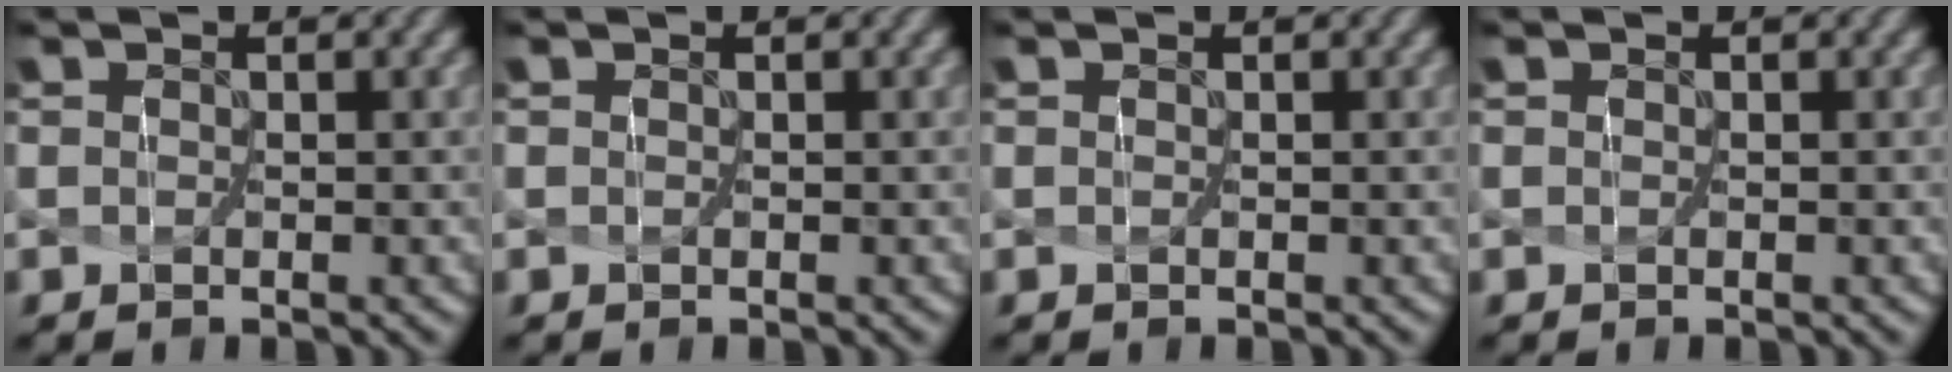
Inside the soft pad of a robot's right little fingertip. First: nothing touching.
{"total": 0.0}
{"total": 0.0}
{"total": 0.0}